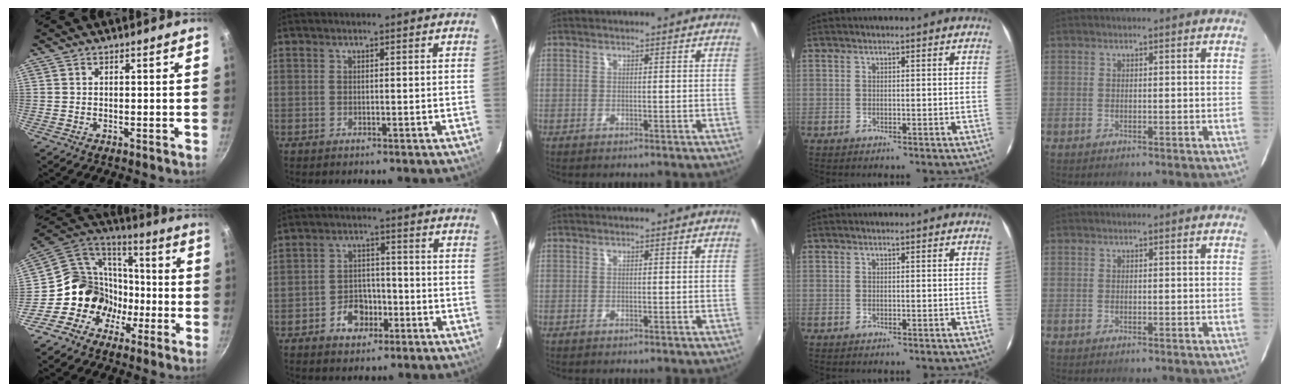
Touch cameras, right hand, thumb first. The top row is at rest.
{"thumb": {"total": 14.5, "force": [-5.4, 12.7, 4.8], "torque": [-0.017, 0.067, -0.107]}, "index": {"total": 6.3, "force": [-3.4, 4.6, 2.8], "torque": [-0.063, 0.018, -0.045]}}